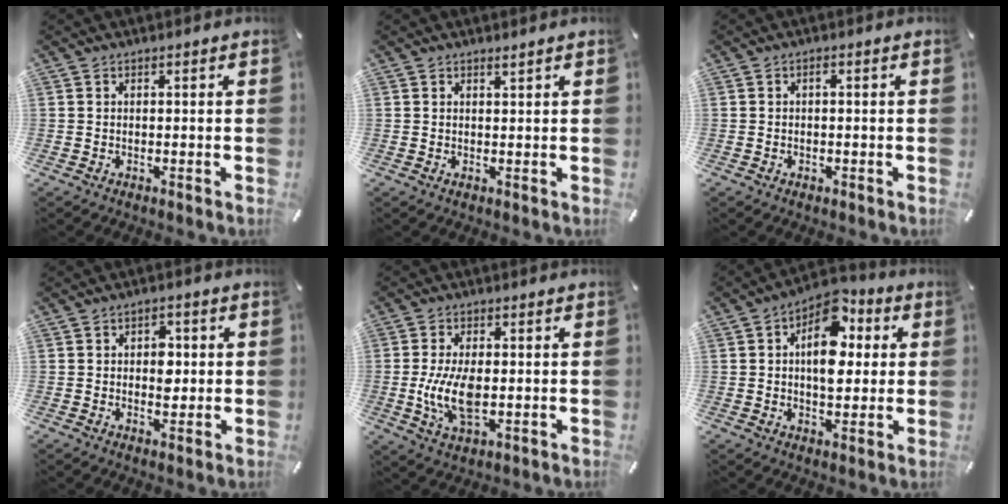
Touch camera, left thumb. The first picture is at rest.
{"total": 1.0, "force": [0.8, 0.1, 0.5], "torque": [-0.003, -0.006, 0.014]}
{"total": 1.1, "force": [-0.2, 0.6, 1.0], "torque": [-0.019, 0.004, -0.006]}
{"total": 4.9, "force": [0.2, 3.4, 3.5], "torque": [-0.036, -0.003, -0.005]}
{"total": 9.7, "force": [-0.7, 4.7, 8.4], "torque": [-0.191, -0.012, -0.014]}
{"total": 12.8, "force": [3.2, 8.5, 9.0], "torque": [-0.114, -0.015, 0.055]}